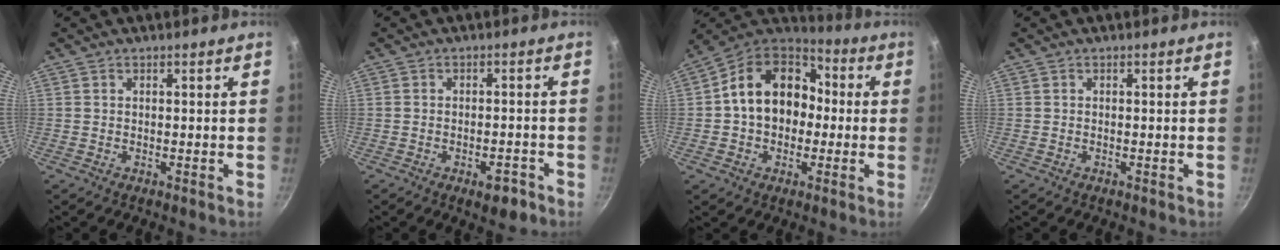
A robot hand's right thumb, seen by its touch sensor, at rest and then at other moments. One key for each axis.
{"total": 4.3, "fx": -2.5, "fy": 1.8, "fz": 3.0, "tx": -0.034, "ty": 0.012, "tz": -0.032}
{"total": 16.3, "fx": 0.2, "fy": 12.1, "fz": 10.9, "tx": -0.139, "ty": 0.040, "tz": -0.008}
{"total": 0.0}